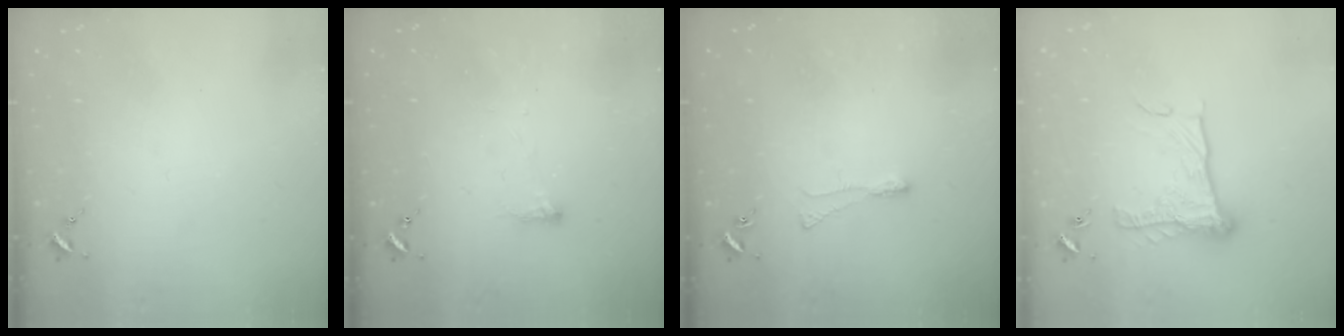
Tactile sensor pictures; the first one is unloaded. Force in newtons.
{"total": 2.8, "press": 2.7, "slide": 0.7}
{"total": 3.1, "press": 3.0, "slide": 0.6}
{"total": 14.6, "press": 14.5, "slide": 1.0}